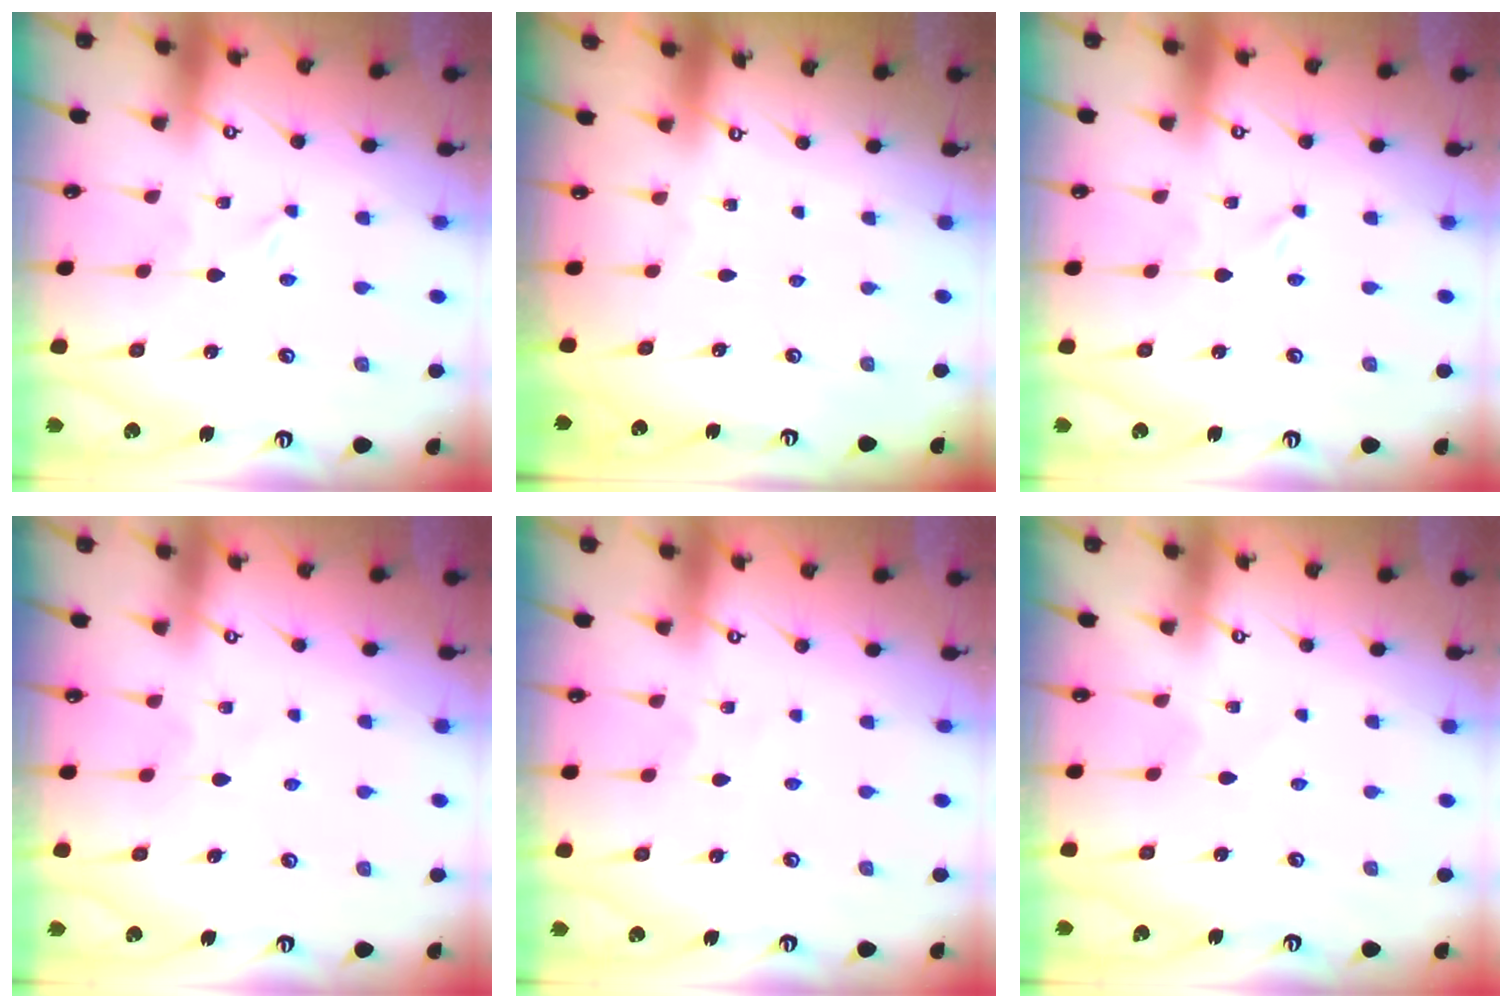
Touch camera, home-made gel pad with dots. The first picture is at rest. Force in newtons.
{"total": 0.0}
{"total": 0.0}
{"total": 6.2, "press": 6.1, "slide": 0.6}
{"total": 2.0, "press": 2.0, "slide": 0.2}
{"total": 2.2, "press": 2.2, "slide": 0.3}